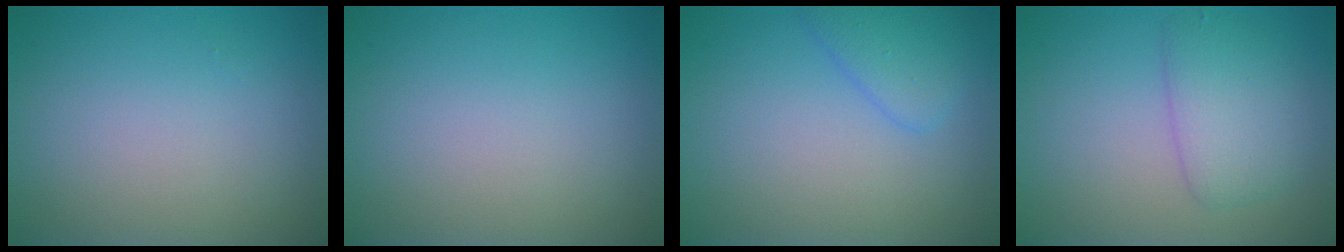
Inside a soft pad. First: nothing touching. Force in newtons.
{"total": 0.0}
{"total": 2.4, "press": 2.4, "slide": 0.1}
{"total": 3.3, "press": 3.3, "slide": 0.1}